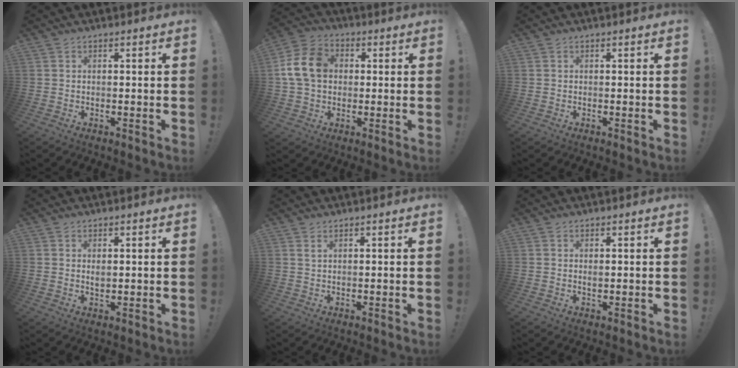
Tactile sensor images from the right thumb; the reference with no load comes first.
{"total": 13.6, "force": [1.8, 10.5, 8.5], "torque": [-0.153, 0.011, 0.040]}
{"total": 0.0}
{"total": 1.5, "force": [0.5, 1.0, 1.0], "torque": [-0.012, -0.001, 0.008]}
{"total": 1.6, "force": [1.0, 0.2, 1.3], "torque": [-0.022, -0.002, 0.016]}
{"total": 0.8, "force": [0.1, 0.7, 0.4], "torque": [-0.001, -0.001, 0.000]}